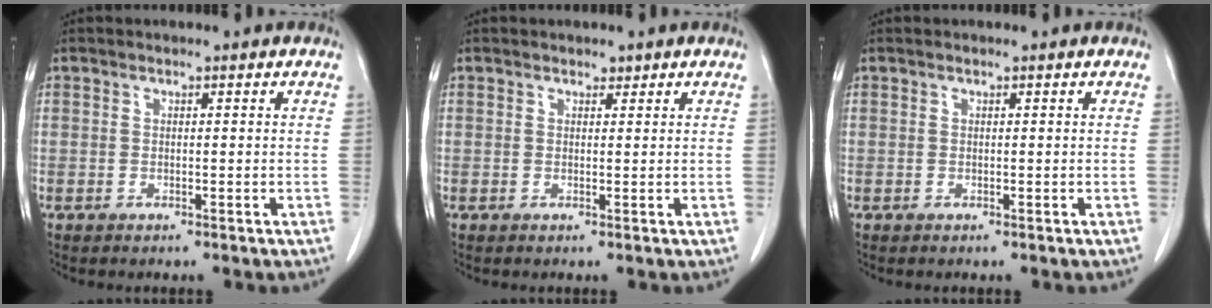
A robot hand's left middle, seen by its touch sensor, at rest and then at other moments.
{"total": 0.7, "force": [0.6, 0.3, 0.1], "torque": [-0.005, -0.003, 0.008]}
{"total": 0.0}